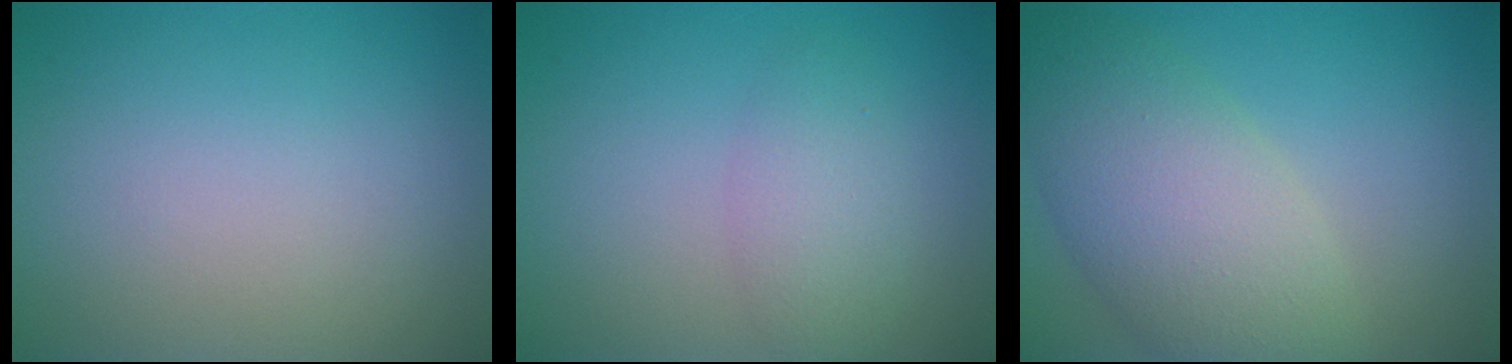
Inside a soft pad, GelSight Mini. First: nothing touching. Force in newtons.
{"total": 2.6, "press": 2.6, "slide": 0.2}
{"total": 7.3, "press": 7.3, "slide": 0.5}